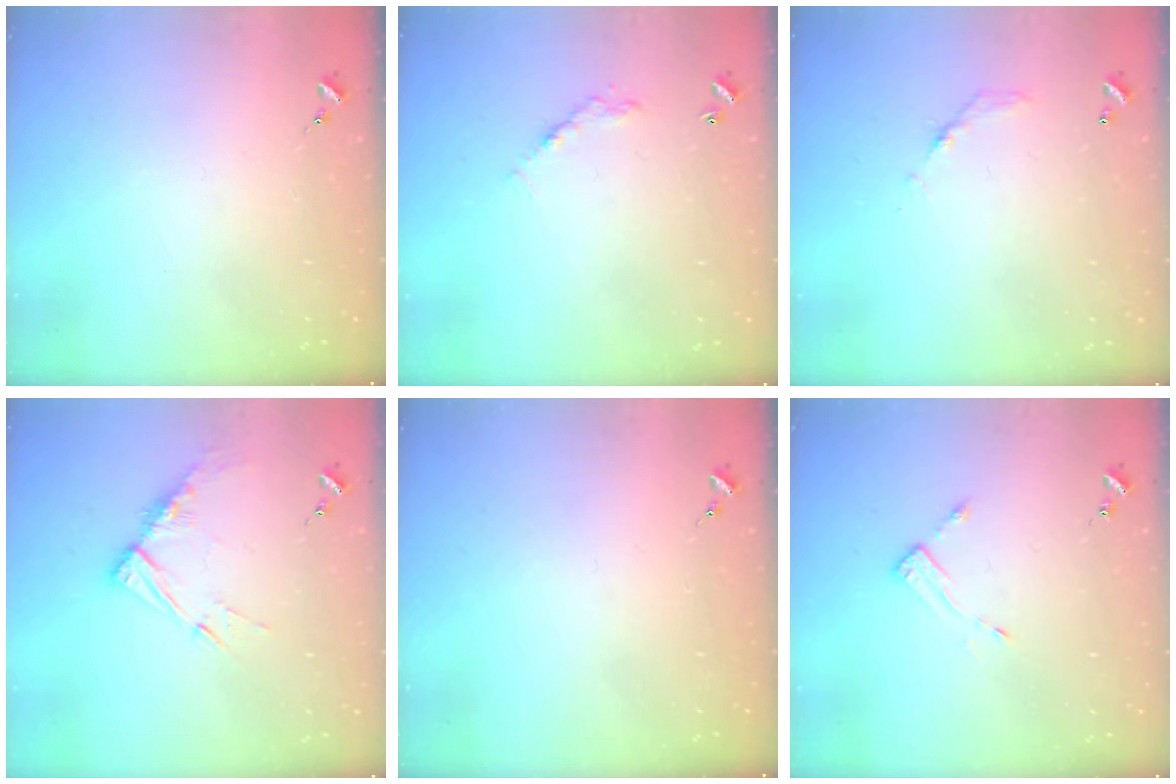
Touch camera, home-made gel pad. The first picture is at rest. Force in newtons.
{"total": 5.1, "press": 5.1, "slide": 0.4}
{"total": 5.0, "press": 5.0, "slide": 0.3}
{"total": 10.5, "press": 10.4, "slide": 1.0}
{"total": 0.0}
{"total": 3.3, "press": 3.3, "slide": 0.3}